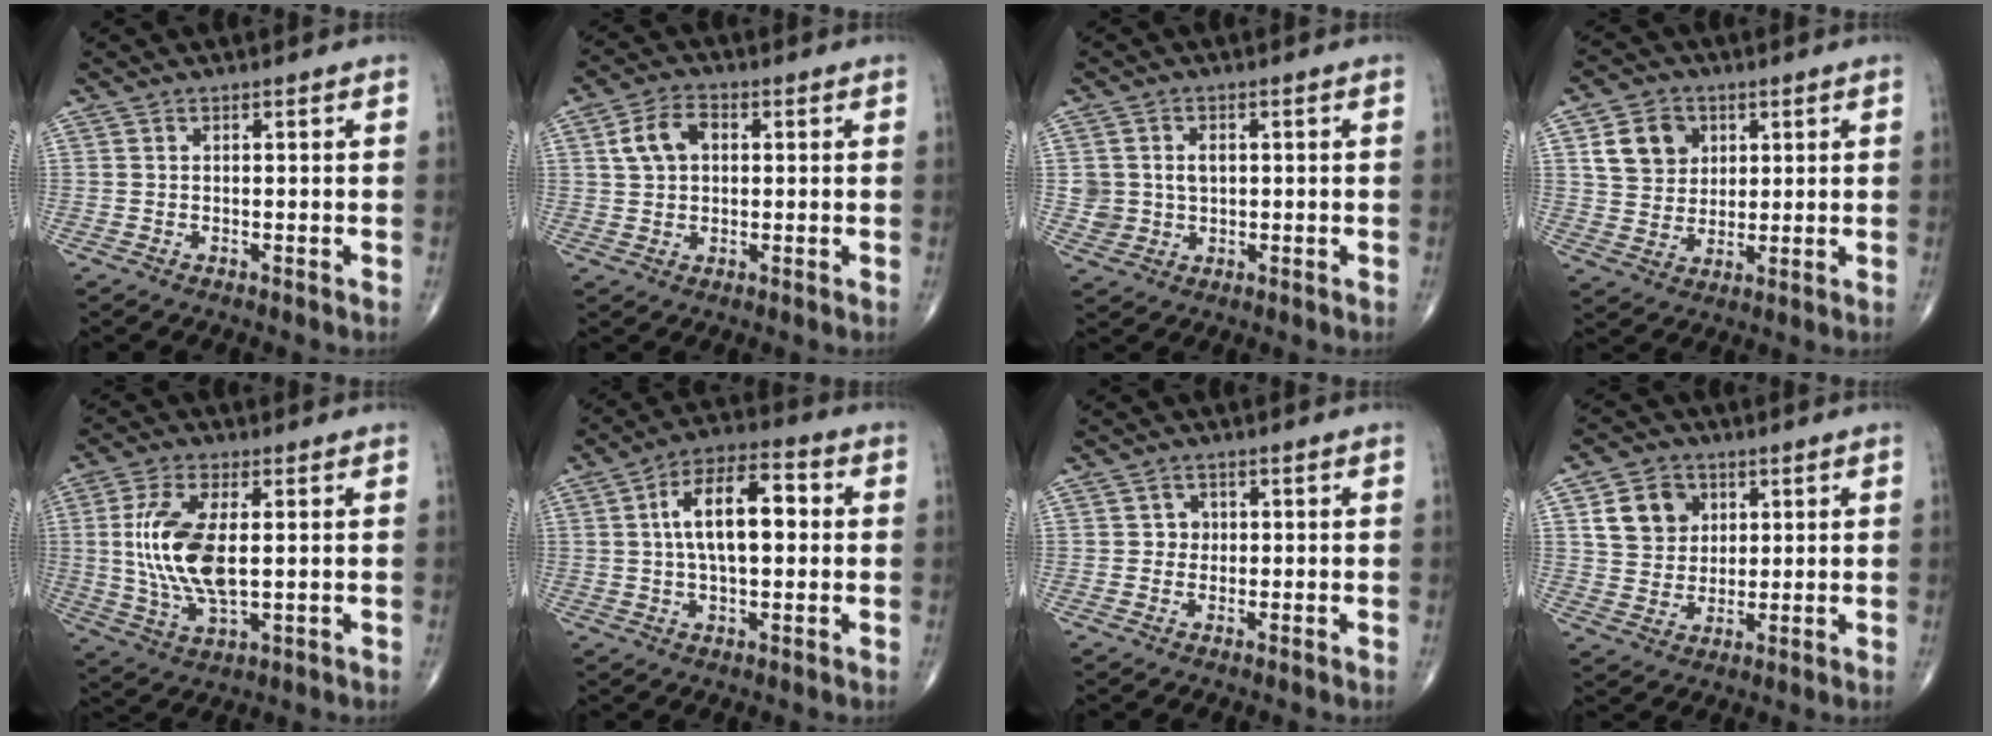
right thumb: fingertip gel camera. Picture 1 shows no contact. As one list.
[{"total": 6.5, "force": [1.5, 4.4, 4.5], "torque": [-0.080, 0.012, 0.023]}, {"total": 4.7, "force": [0.8, 3.9, 2.5], "torque": [-0.024, -0.004, 0.020]}, {"total": 8.8, "force": [3.2, 7.2, 3.8], "torque": [-0.037, -0.009, 0.062]}, {"total": 13.7, "force": [1.1, 6.1, 12.2], "torque": [-0.255, -0.011, 0.029]}, {"total": 13.5, "force": [1.7, 6.5, 11.7], "torque": [-0.187, 0.024, 0.023]}, {"total": 2.1, "force": [0.2, 1.9, 0.7], "torque": [0.006, 0.005, -0.001]}, {"total": 9.0, "force": [3.1, 7.6, 3.7], "torque": [-0.033, -0.007, 0.058]}]